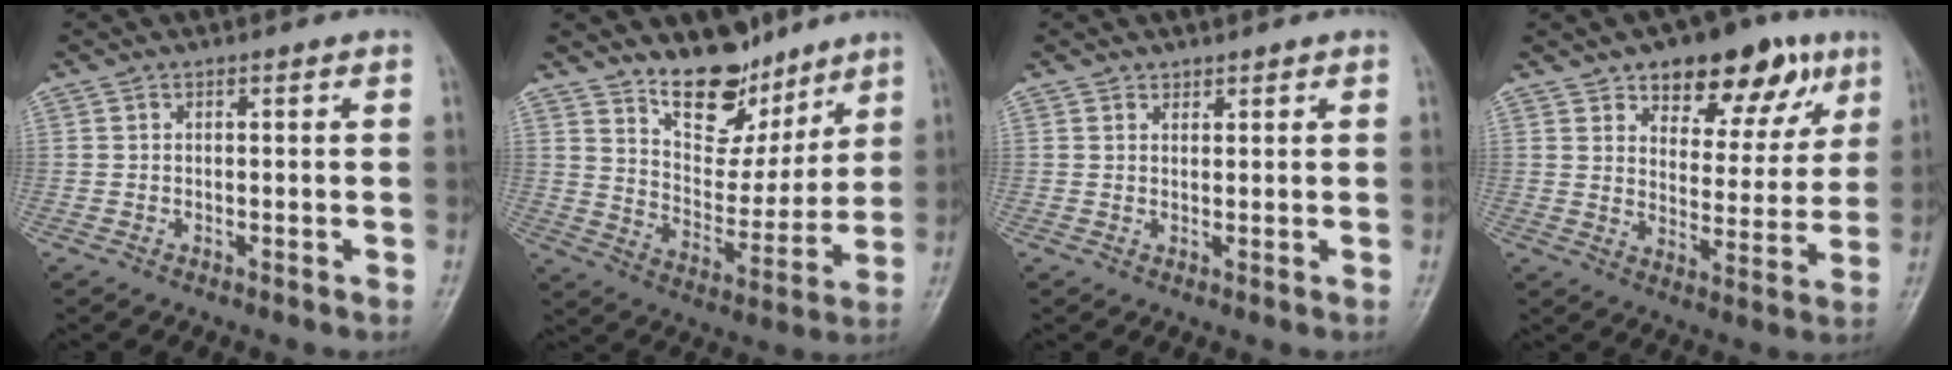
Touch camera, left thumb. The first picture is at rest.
{"total": 13.0, "force": [10.0, 6.6, 4.9], "torque": [-0.035, -0.077, 0.177]}
{"total": 1.0, "force": [0.8, 0.6, -0.1], "torque": [0.014, -0.006, 0.009]}
{"total": 15.8, "force": [9.1, 8.3, 9.9], "torque": [-0.077, -0.034, 0.132]}